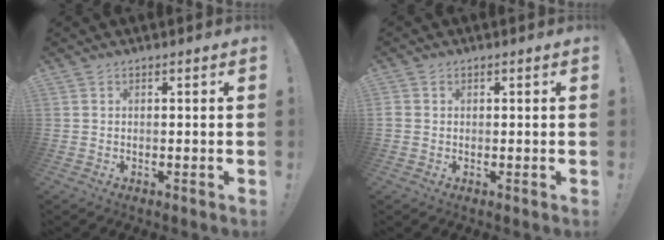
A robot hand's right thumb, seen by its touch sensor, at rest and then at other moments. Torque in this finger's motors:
{"motor_torque": [0.07, 0.15, -0.02, 0.05, 0.06]}